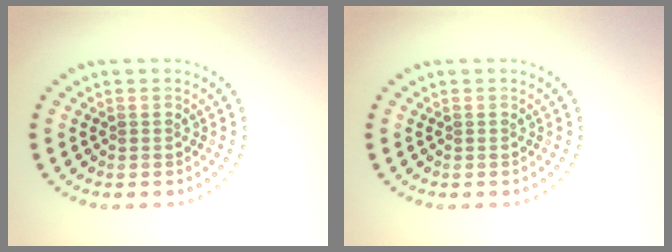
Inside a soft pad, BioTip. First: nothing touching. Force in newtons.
{"total": 0.0}